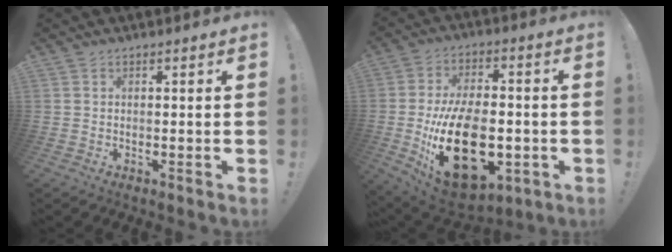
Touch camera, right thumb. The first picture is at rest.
{"total": 26.1, "force": [-5.8, 15.3, 20.3], "torque": [-0.372, 0.020, -0.080]}